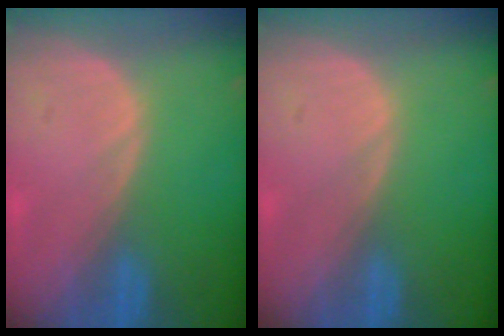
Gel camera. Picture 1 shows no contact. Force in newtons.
{"total": 0.0}